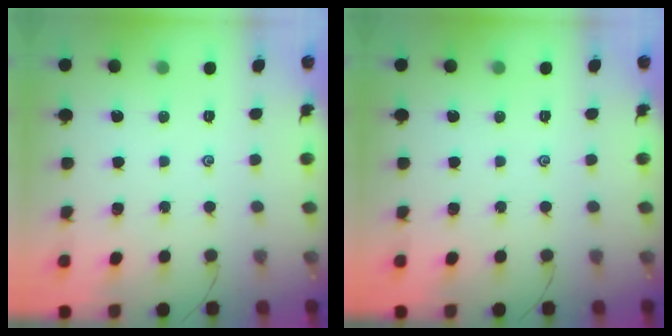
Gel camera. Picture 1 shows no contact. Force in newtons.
{"total": 0.0}